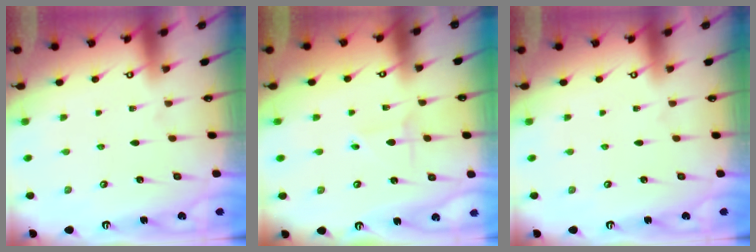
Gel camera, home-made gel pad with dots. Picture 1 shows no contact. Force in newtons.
{"total": 1.7, "press": 1.7, "slide": 0.1}
{"total": 0.0}